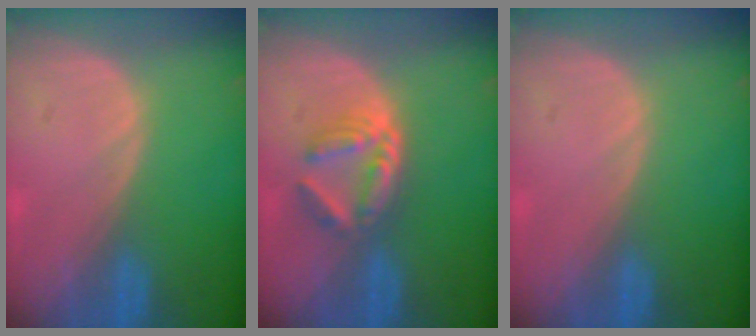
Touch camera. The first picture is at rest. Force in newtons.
{"total": 6.0, "press": 5.2, "slide": 3.1}
{"total": 0.0}